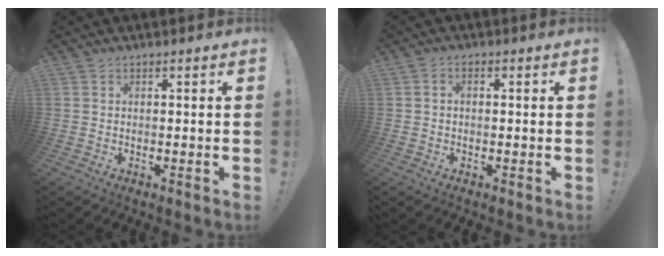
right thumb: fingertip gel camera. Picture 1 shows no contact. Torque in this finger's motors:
{"motor_torque": [-0.01, -0.23, -0.16, 0.09, 0.05]}